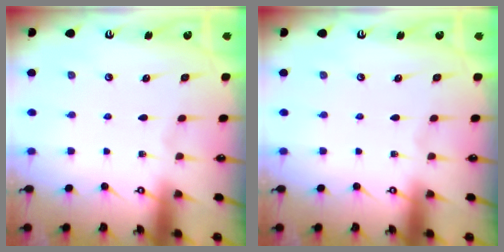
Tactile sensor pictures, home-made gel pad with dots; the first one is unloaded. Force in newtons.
{"total": 0.0}